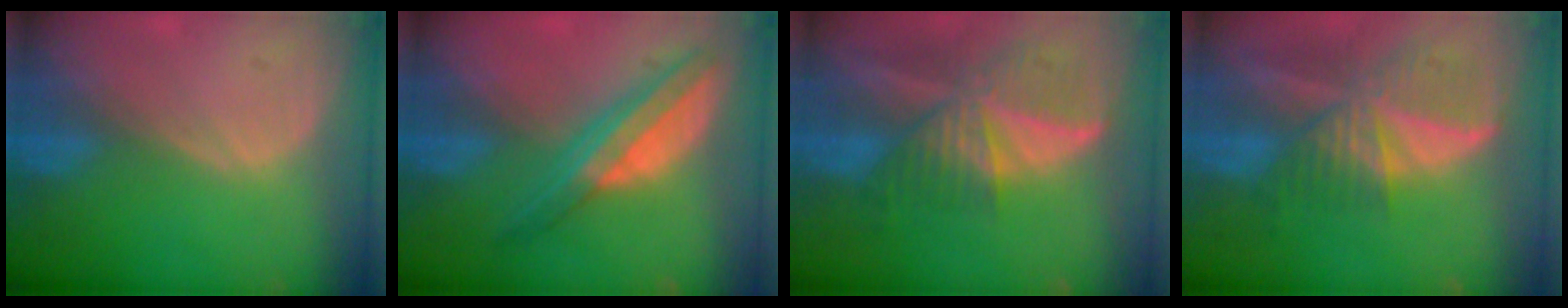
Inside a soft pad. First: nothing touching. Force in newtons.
{"total": 7.4, "press": 6.2, "slide": 3.9}
{"total": 9.4, "press": 8.2, "slide": 4.6}
{"total": 9.4, "press": 8.2, "slide": 4.6}